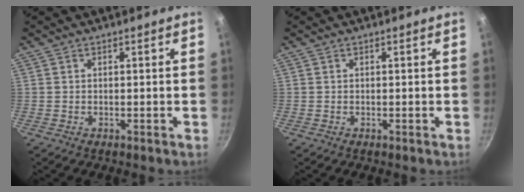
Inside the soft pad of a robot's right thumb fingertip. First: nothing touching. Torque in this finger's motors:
{"motor_torque": [-0.02, -0.02, -0.06, 0.06, 0.01]}